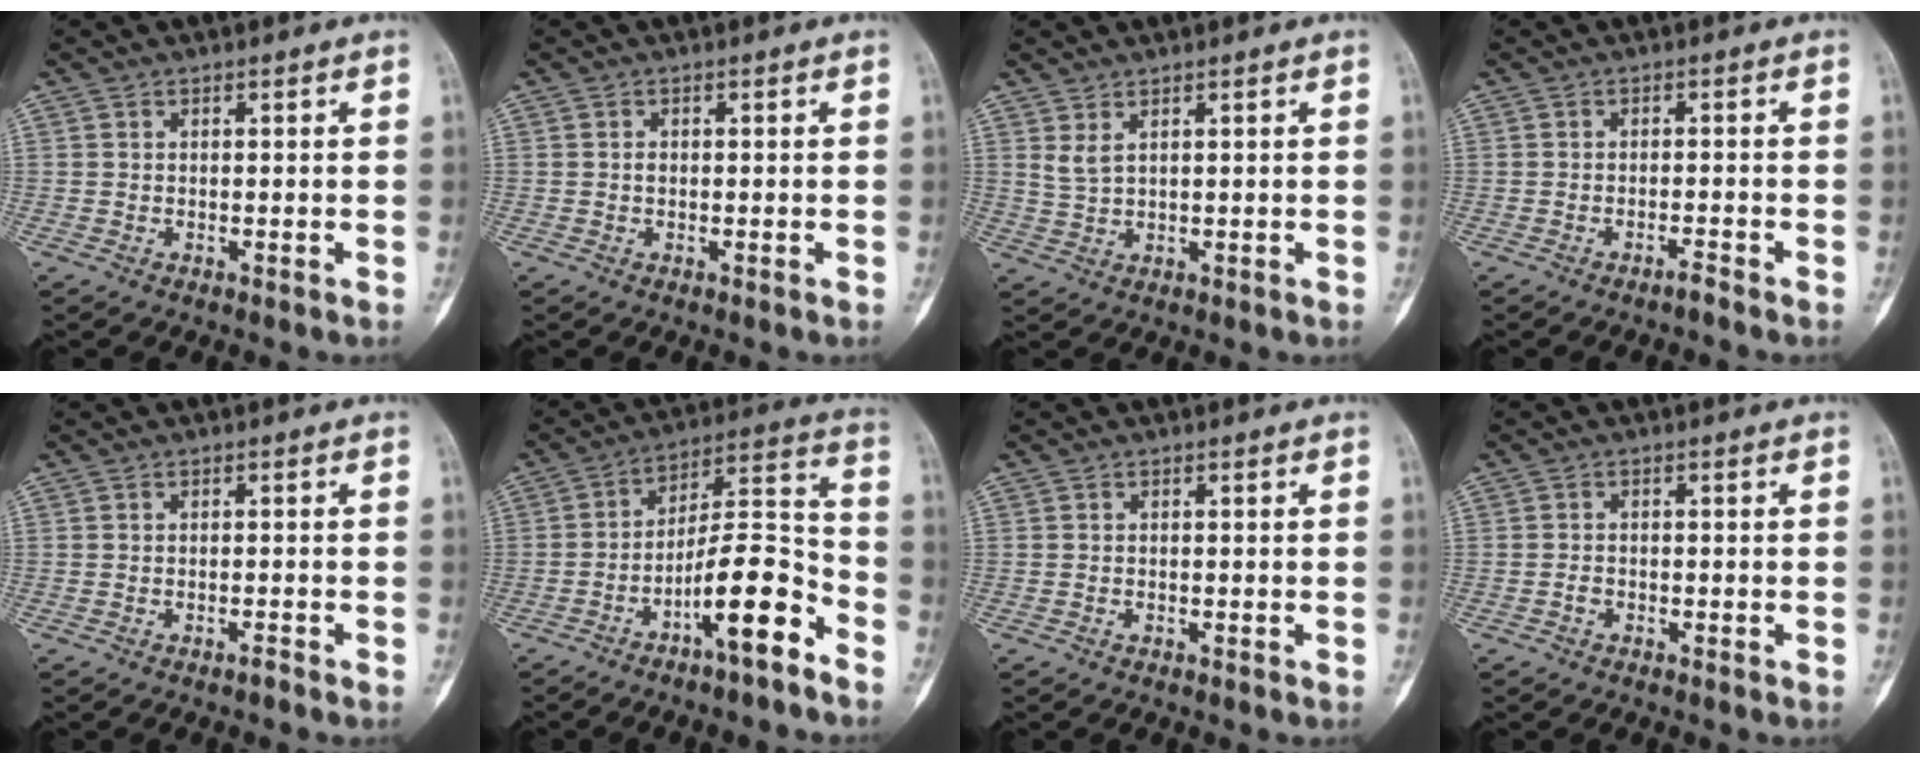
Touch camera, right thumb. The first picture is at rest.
{"total": 0.7, "force": [-0.1, 0.6, 0.4], "torque": [-0.006, 0.002, -0.003]}
{"total": 2.4, "force": [1.4, 0.8, 1.8], "torque": [-0.041, -0.006, 0.037]}
{"total": 1.3, "force": [-1.1, -0.1, 0.5], "torque": [-0.010, 0.009, -0.020]}
{"total": 0.8, "force": [-0.7, 0.1, 0.3], "torque": [-0.002, 0.005, -0.012]}
{"total": 13.9, "force": [-7.8, 3.2, 11.0], "torque": [-0.179, 0.078, -0.130]}
{"total": 0.0}
{"total": 1.0, "force": [-0.6, 0.7, 0.4], "torque": [-0.002, 0.003, -0.013]}